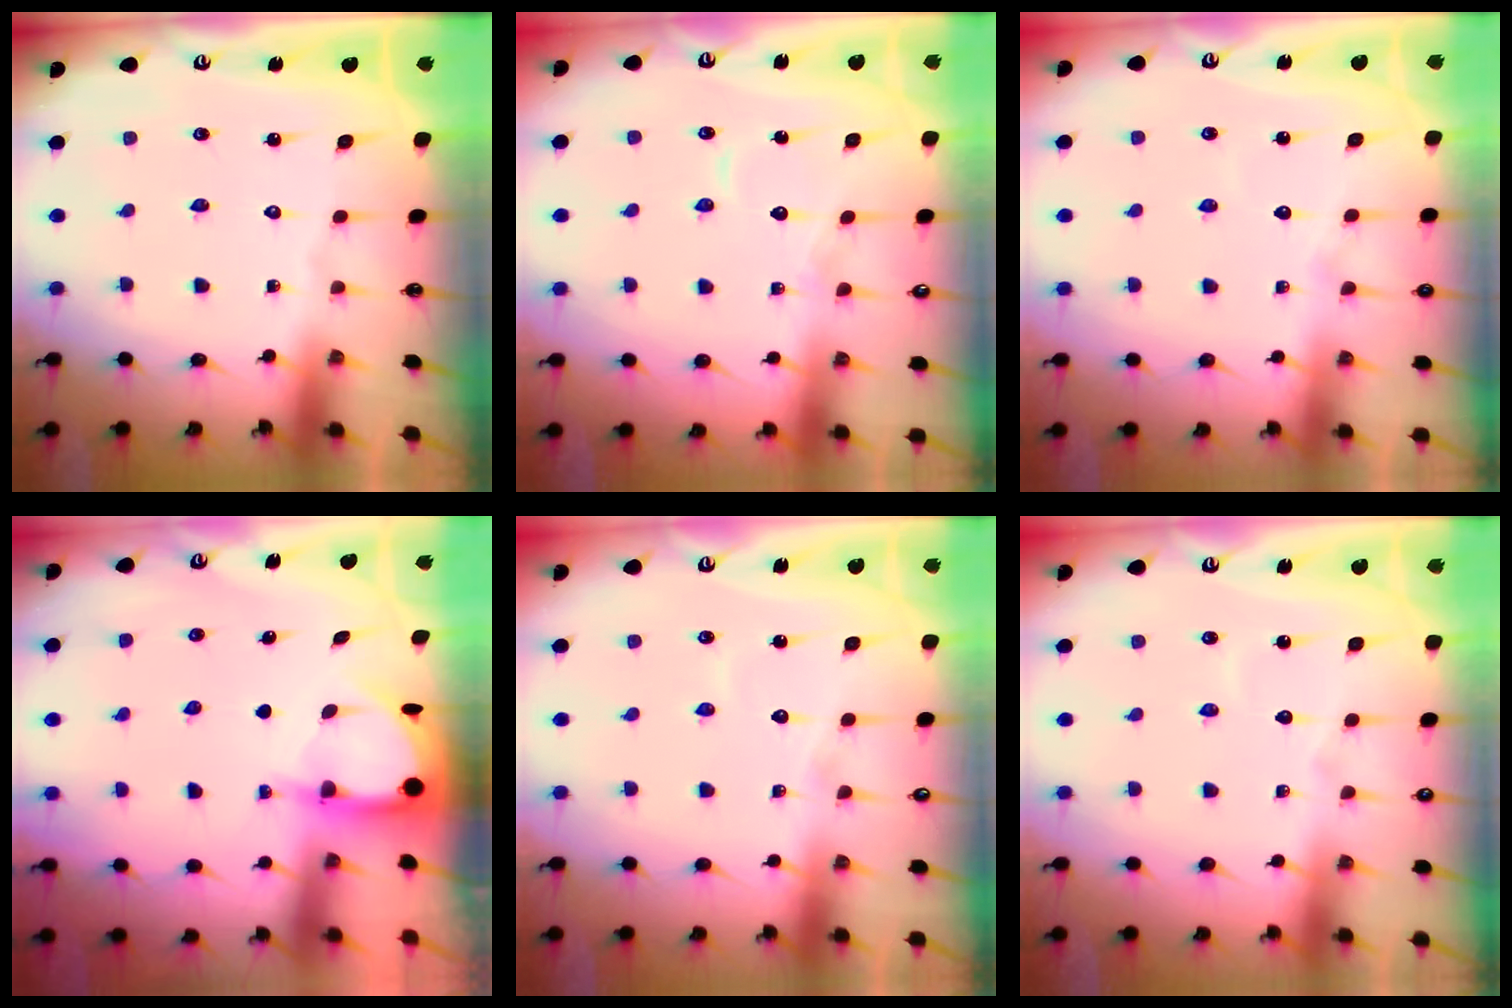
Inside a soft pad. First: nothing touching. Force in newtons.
{"total": 9.8, "press": 9.8, "slide": 0.5}
{"total": 6.4, "press": 6.4, "slide": 0.6}
{"total": 3.9, "press": 3.9, "slide": 0.3}
{"total": 5.4, "press": 5.4, "slide": 0.5}
{"total": 4.1, "press": 4.1, "slide": 0.4}